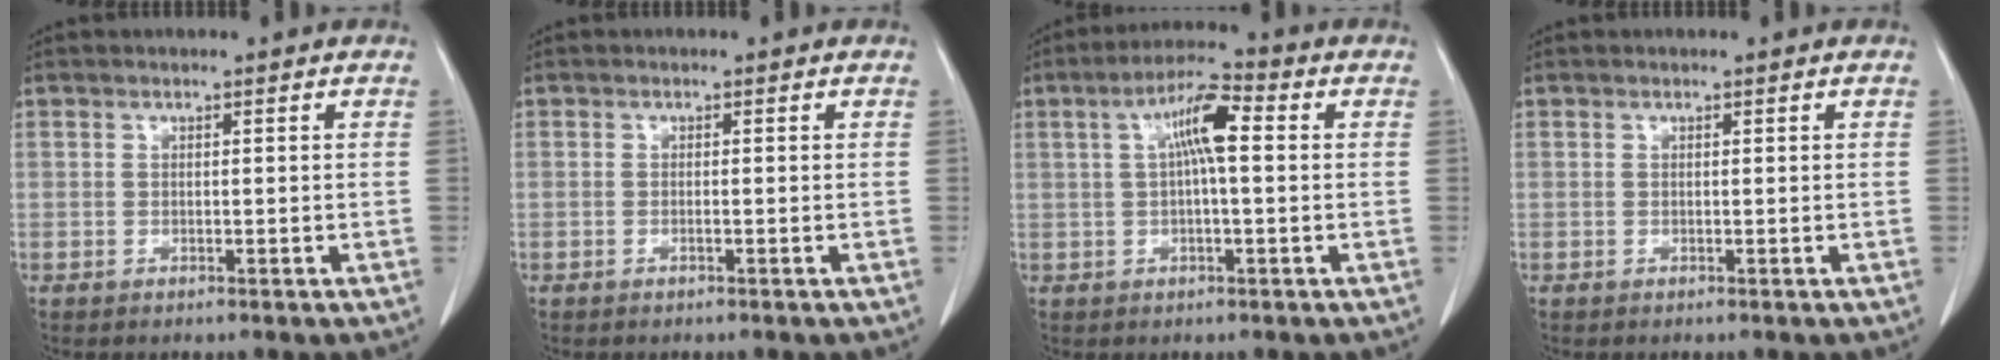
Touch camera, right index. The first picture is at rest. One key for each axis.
{"total": 0.0}
{"total": 7.3, "fx": 1.3, "fy": 1.3, "fz": 7.0, "tx": -0.132, "ty": 0.022, "tz": 0.018}
{"total": 0.0}